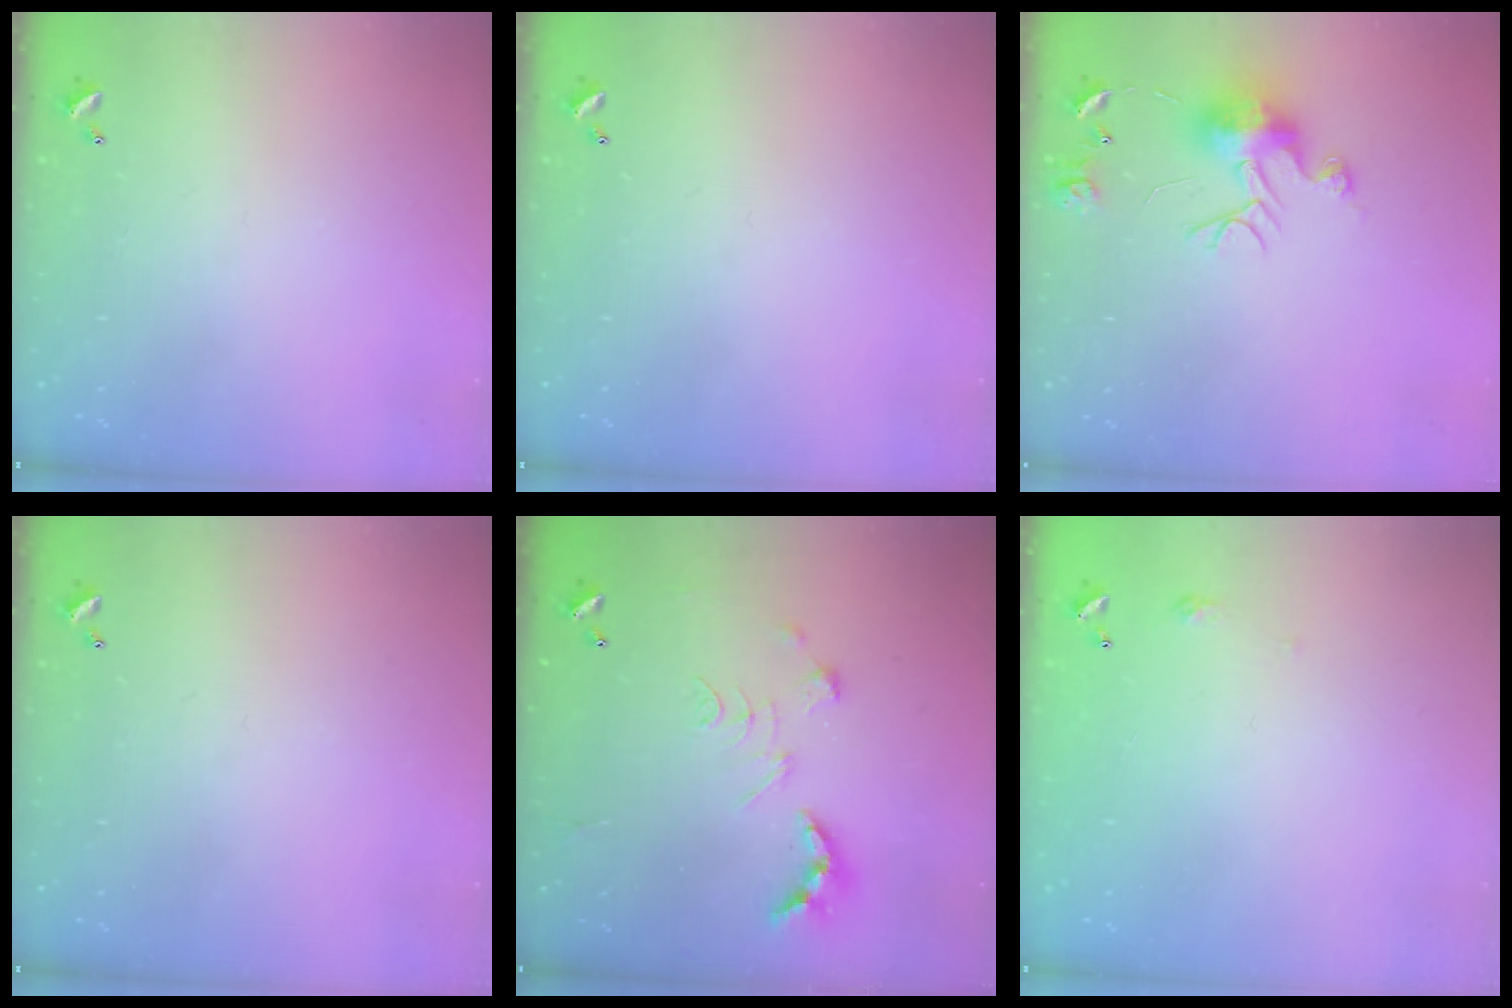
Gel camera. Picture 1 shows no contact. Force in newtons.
{"total": 0.0}
{"total": 11.6, "press": 11.6, "slide": 1.1}
{"total": 0.0}
{"total": 2.5, "press": 2.0, "slide": 1.5}
{"total": 2.7, "press": 2.6, "slide": 0.4}